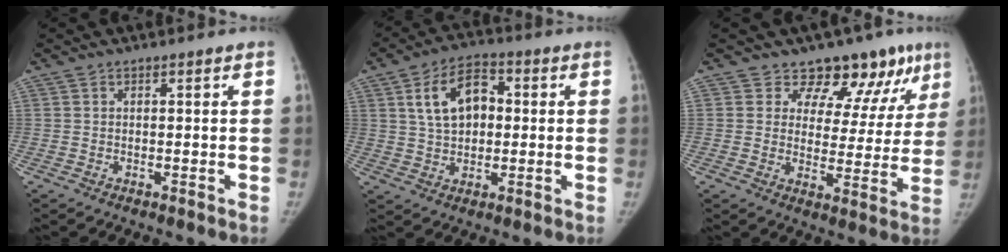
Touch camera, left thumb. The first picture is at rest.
{"total": 10.2, "force": [2.1, 6.7, 7.4], "torque": [-0.110, 0.010, 0.031]}
{"total": 13.0, "force": [9.6, 7.4, 4.9], "torque": [-0.006, -0.052, 0.105]}